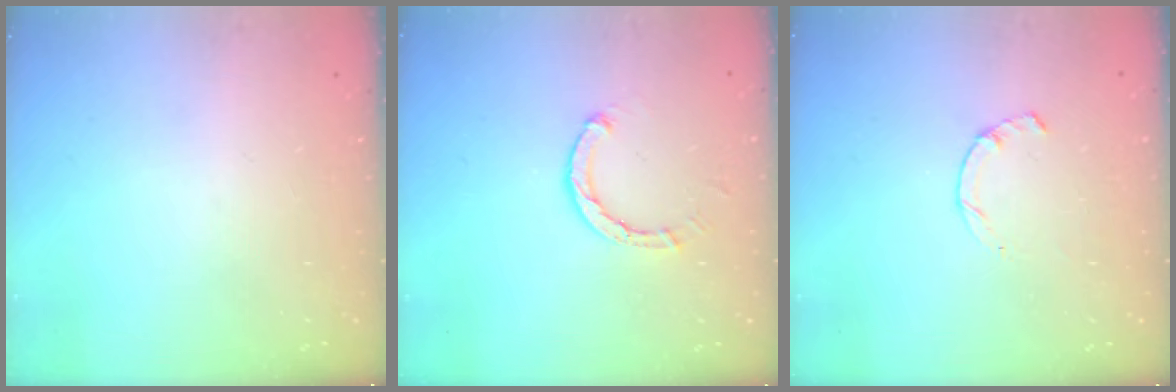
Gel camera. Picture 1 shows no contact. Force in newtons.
{"total": 2.6, "press": 2.6, "slide": 0.1}
{"total": 1.7, "press": 1.6, "slide": 0.4}